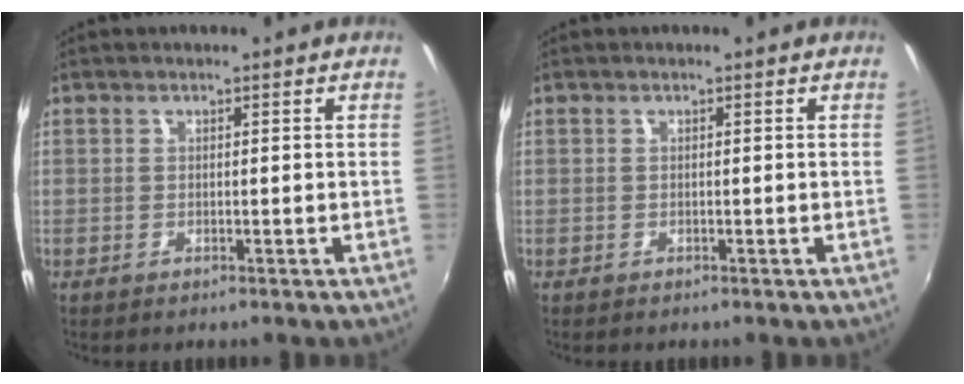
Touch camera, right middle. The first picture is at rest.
{"total": 0.0}